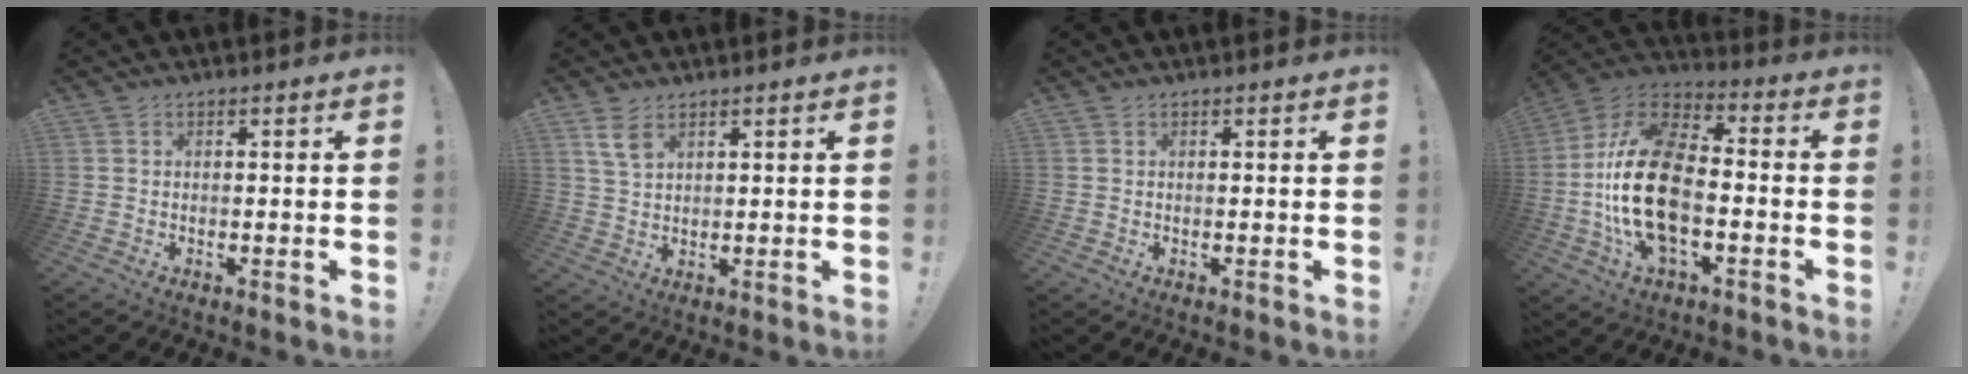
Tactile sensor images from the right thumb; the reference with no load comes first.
{"total": 5.3, "force": [3.2, 2.7, 3.3], "torque": [-0.058, -0.012, 0.060]}
{"total": 0.0}
{"total": 23.4, "force": [-3.7, 13.0, 19.2], "torque": [-0.387, 0.028, -0.054]}